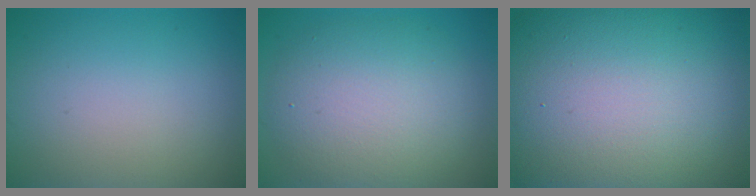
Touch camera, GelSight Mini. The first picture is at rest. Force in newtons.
{"total": 7.4, "press": 7.4, "slide": 0.8}
{"total": 25.1, "press": 25.1, "slide": 1.4}